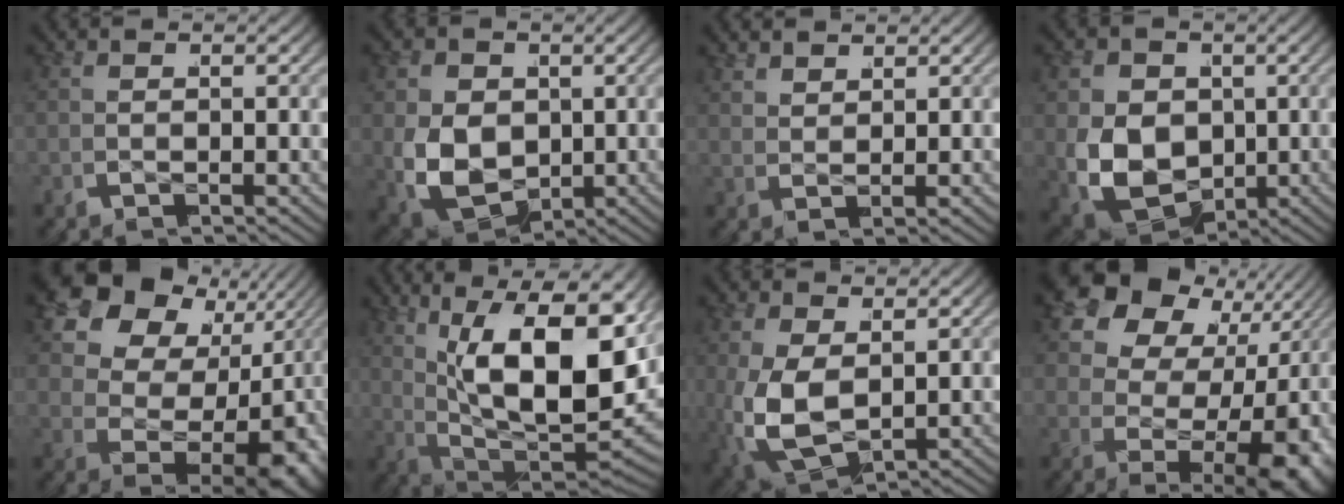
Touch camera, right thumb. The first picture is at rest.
{"total": 11.6, "force": [-1.2, 9.1, 7.1], "torque": [-0.187, -0.062, 0.005]}
{"total": 1.8, "force": [1.8, 0.0, 0.1], "torque": [0.001, 0.004, 0.030]}
{"total": 13.8, "force": [-1.2, 10.9, 8.4], "torque": [-0.208, -0.063, 0.001]}
{"total": 18.6, "force": [-0.6, 12.6, 13.6], "torque": [-0.276, -0.040, 0.016]}
{"total": 19.1, "force": [2.0, 10.8, 15.6], "torque": [-0.277, -0.022, 0.049]}
{"total": 8.8, "force": [-1.7, 6.5, 5.6], "torque": [-0.163, -0.043, -0.010]}
{"total": 16.5, "force": [-1.0, 10.5, 12.7], "torque": [-0.246, -0.038, 0.009]}